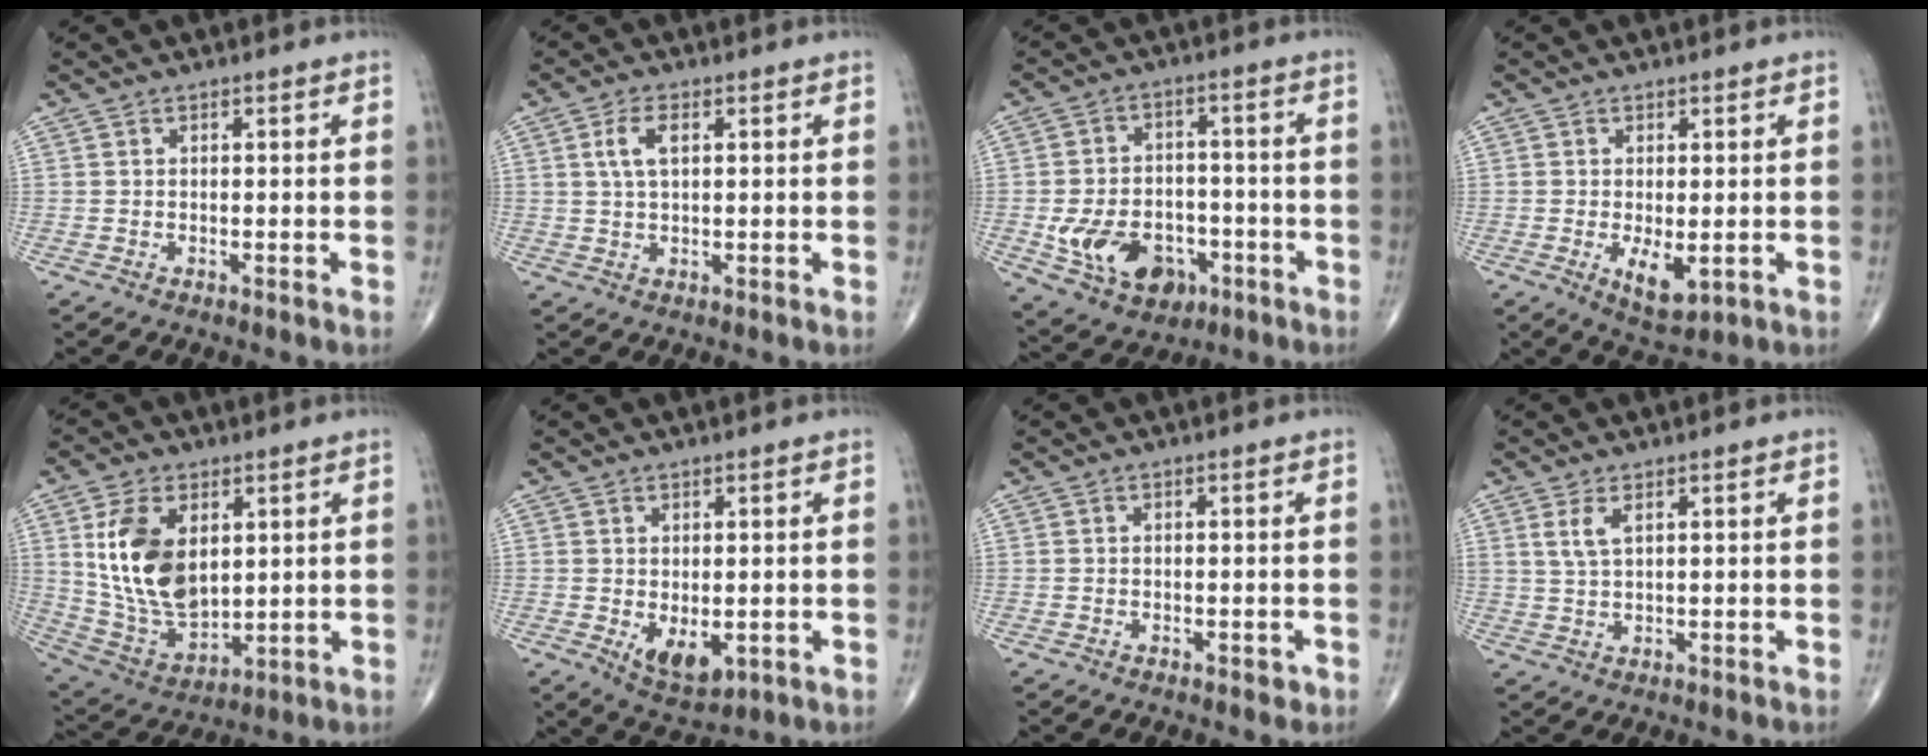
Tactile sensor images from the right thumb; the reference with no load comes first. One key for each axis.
{"total": 4.5, "fx": 1.3, "fy": 2.2, "fz": 3.7, "tx": -0.078, "ty": 0.005, "tz": 0.027}
{"total": 13.2, "fx": -4.3, "fy": 9.5, "fz": 8.1, "tx": -0.113, "ty": 0.028, "tz": -0.056}
{"total": 5.5, "fx": -1.2, "fy": 2.5, "fz": 4.8, "tx": -0.070, "ty": -0.015, "tz": -0.009}
{"total": 16.3, "fx": 3.8, "fy": 9.8, "fz": 12.4, "tx": -0.214, "ty": -0.021, "tz": 0.089}
{"total": 6.6, "fx": -1.2, "fy": 3.5, "fz": 5.4, "tx": -0.068, "ty": -0.013, "tz": -0.003}
{"total": 1.1, "fx": -0.6, "fy": 0.6, "fz": 0.7, "tx": -0.006, "ty": 0.000, "tz": -0.009}
{"total": 3.2, "fx": 1.4, "fy": 1.2, "fz": 2.6, "tx": -0.057, "ty": -0.002, "tz": 0.036}